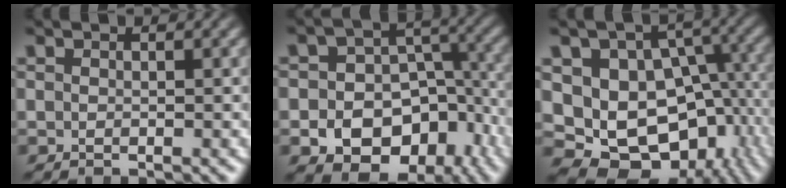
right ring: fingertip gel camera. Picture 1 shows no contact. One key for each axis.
{"total": 14.0, "fx": -4.7, "fy": 11.2, "fz": 7.0, "tx": -0.118, "ty": -0.062, "tz": -0.058}
{"total": 20.2, "fx": -4.5, "fy": 16.5, "fz": 10.8, "tx": -0.225, "ty": -0.101, "tz": -0.045}